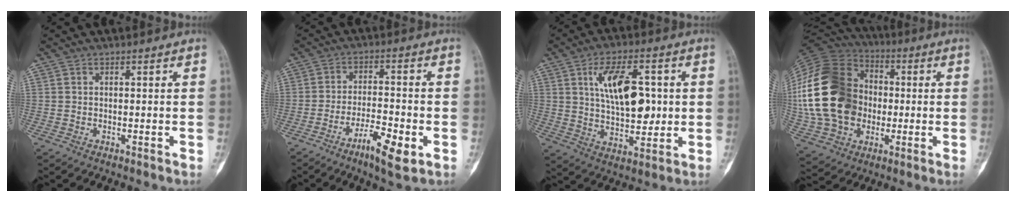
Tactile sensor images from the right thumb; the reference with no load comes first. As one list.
[{"total": 8.1, "force": [-4.0, 1.9, 6.8], "torque": [-0.121, 0.016, -0.067]}, {"total": 13.9, "force": [2.6, 7.1, 11.6], "torque": [-0.167, -0.008, 0.049]}, {"total": 25.2, "force": [-0.2, 19.6, 15.9], "torque": [-0.311, 0.022, 0.005]}]